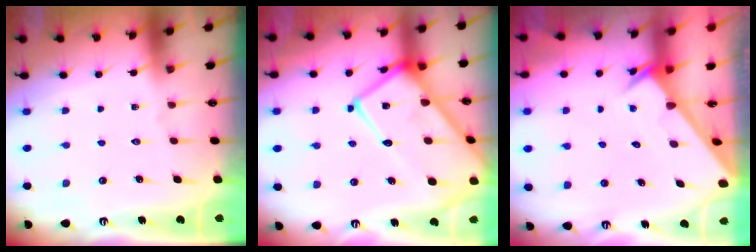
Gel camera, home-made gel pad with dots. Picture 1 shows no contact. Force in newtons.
{"total": 21.9, "press": 21.8, "slide": 1.9}
{"total": 1.6, "press": 1.6, "slide": 0.1}